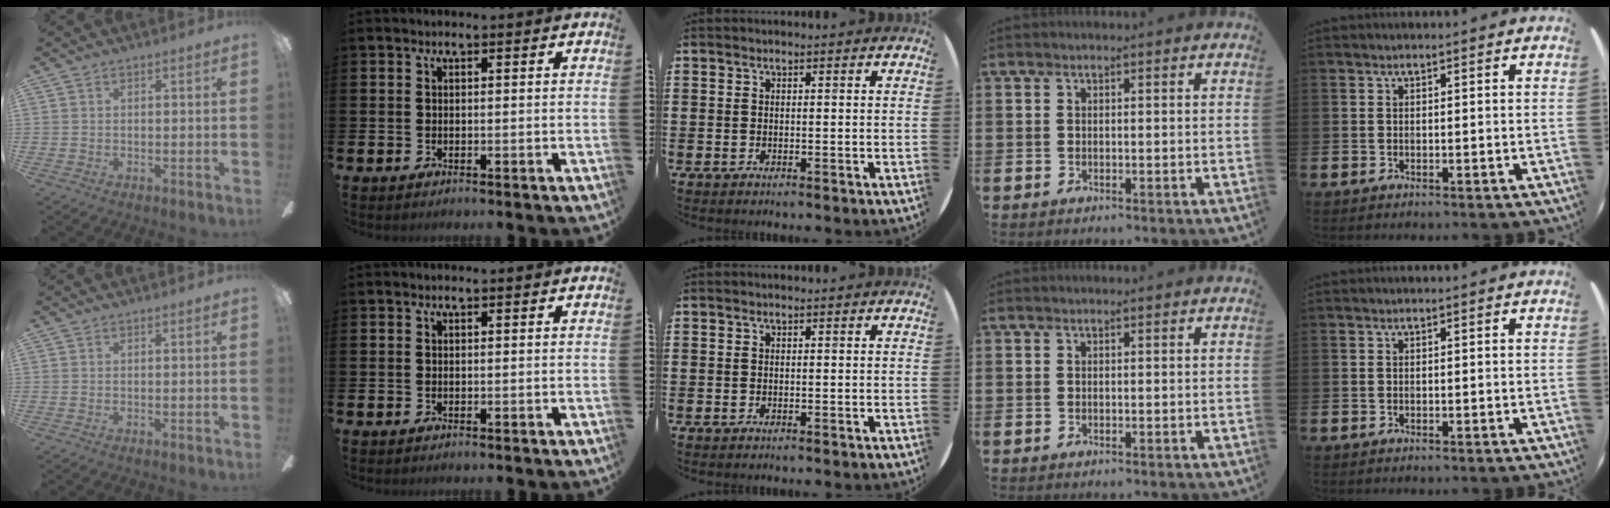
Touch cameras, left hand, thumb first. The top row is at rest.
{}